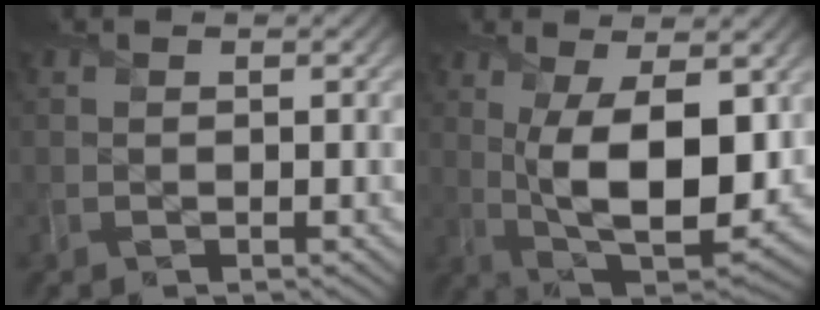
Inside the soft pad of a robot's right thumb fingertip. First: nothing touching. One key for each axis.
{"total": 12.3, "fx": 0.9, "fy": 5.8, "fz": 10.8, "tx": -0.206, "ty": -0.013, "tz": 0.025}